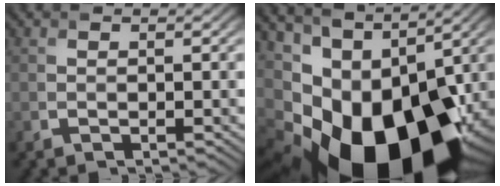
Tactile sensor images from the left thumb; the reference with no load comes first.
{"total": 18.8, "force": [-4.3, 12.2, 13.7], "torque": [-0.231, -0.023, -0.049]}